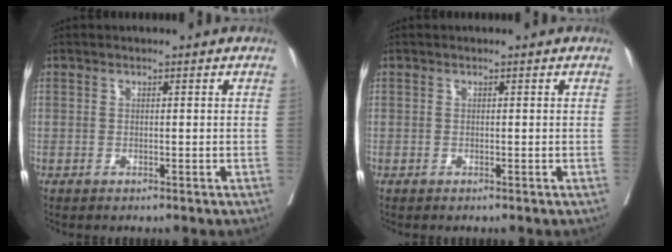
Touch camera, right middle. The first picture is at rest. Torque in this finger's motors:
{"motor_torque": [0.26, -0.36, 0.00, 0.01]}